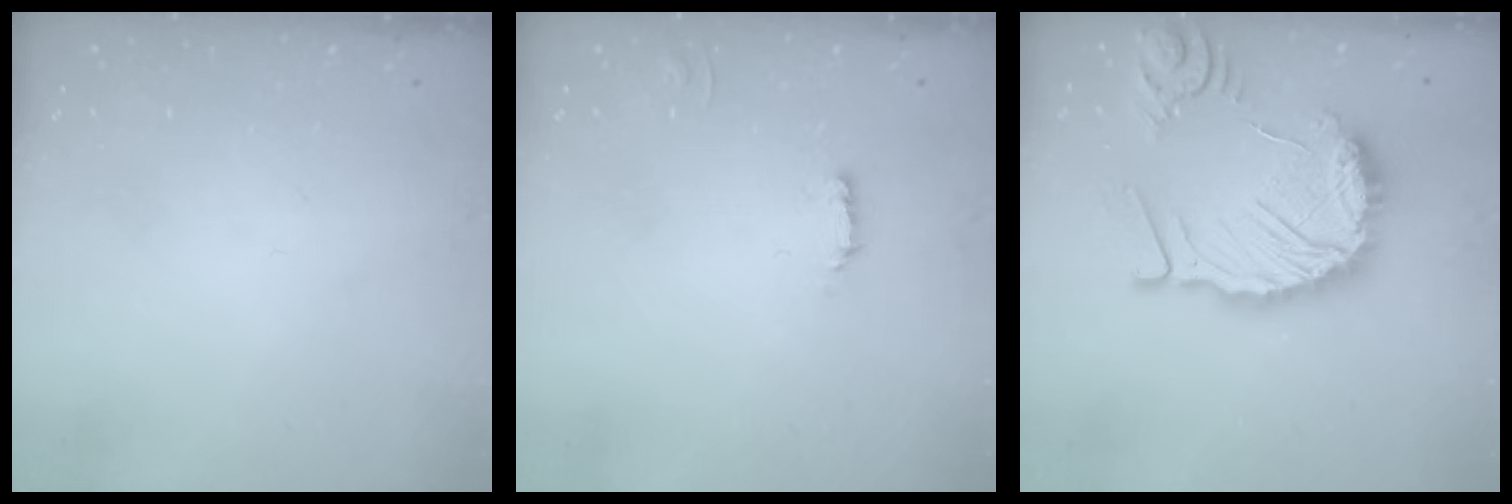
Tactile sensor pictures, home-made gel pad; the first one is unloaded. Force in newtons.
{"total": 1.8, "press": 1.8, "slide": 0.4}
{"total": 15.4, "press": 15.3, "slide": 1.8}